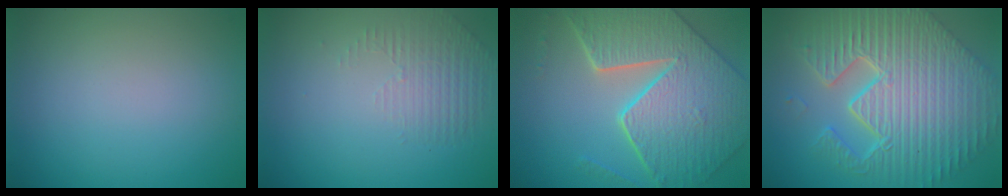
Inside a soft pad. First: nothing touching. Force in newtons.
{"total": 1.3, "press": 0.5, "slide": 1.2}
{"total": 9.2, "press": 6.6, "slide": 6.4}
{"total": 12.1, "press": 8.1, "slide": 9.0}